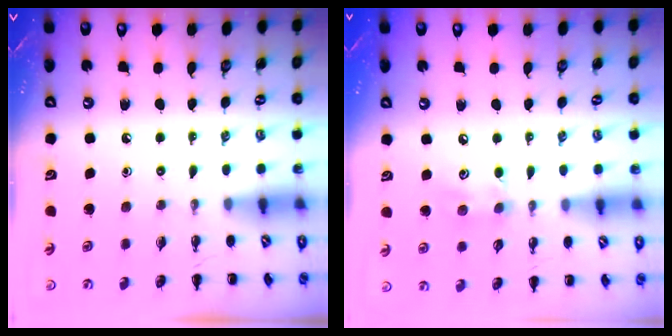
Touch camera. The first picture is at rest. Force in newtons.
{"total": 5.0, "press": 5.0, "slide": 0.7}